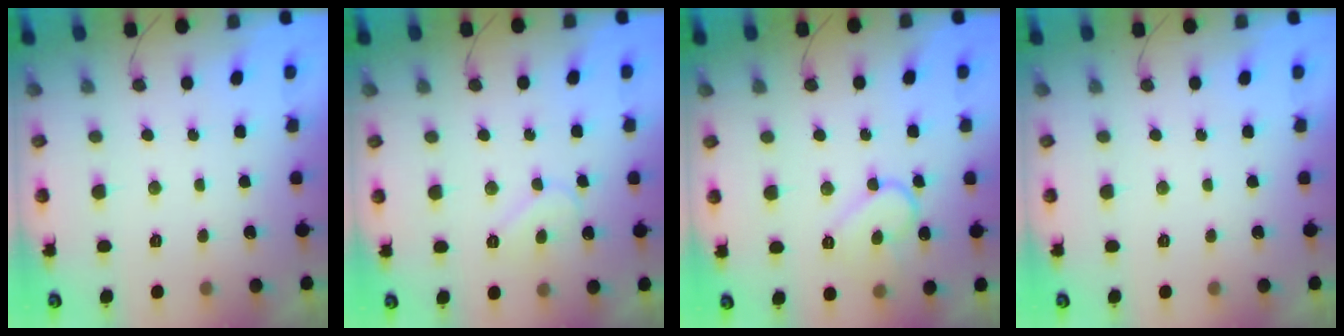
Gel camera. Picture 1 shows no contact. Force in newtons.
{"total": 8.0, "press": 8.0, "slide": 0.5}
{"total": 9.5, "press": 9.5, "slide": 0.9}
{"total": 0.0}